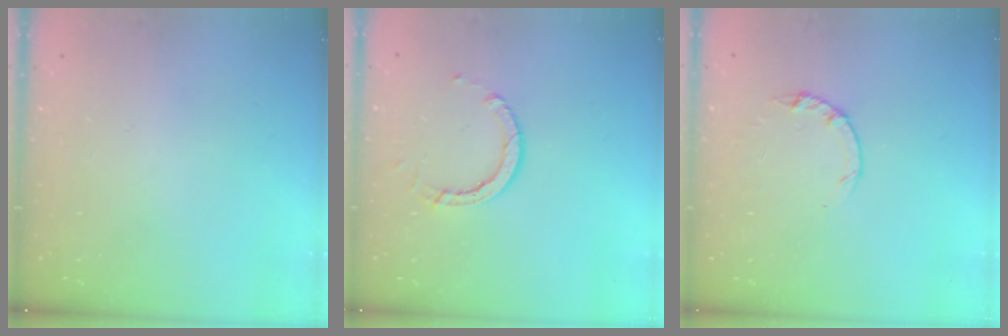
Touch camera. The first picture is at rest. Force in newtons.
{"total": 4.9, "press": 4.9, "slide": 0.5}
{"total": 2.2, "press": 2.1, "slide": 0.4}